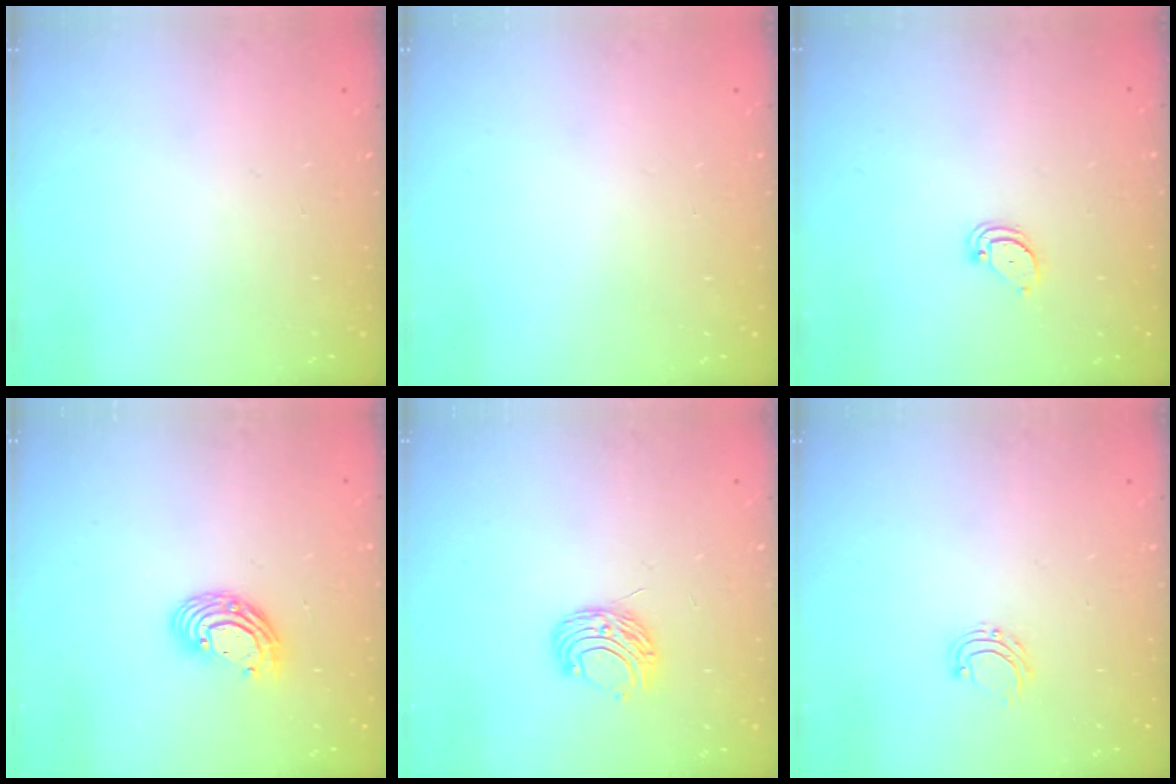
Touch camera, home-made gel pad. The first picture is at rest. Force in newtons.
{"total": 0.0}
{"total": 2.1, "press": 2.1, "slide": 0.1}
{"total": 8.9, "press": 8.7, "slide": 1.8}
{"total": 7.5, "press": 7.4, "slide": 0.6}
{"total": 6.5, "press": 6.5, "slide": 0.4}